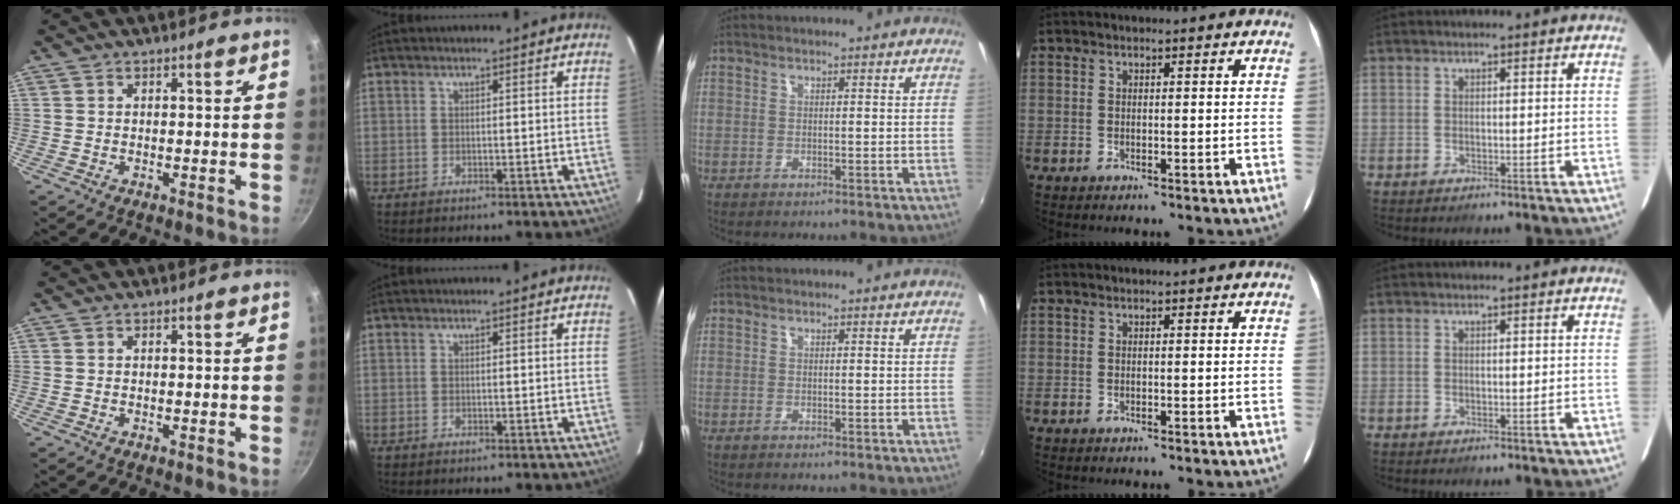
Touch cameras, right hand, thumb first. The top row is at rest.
{}